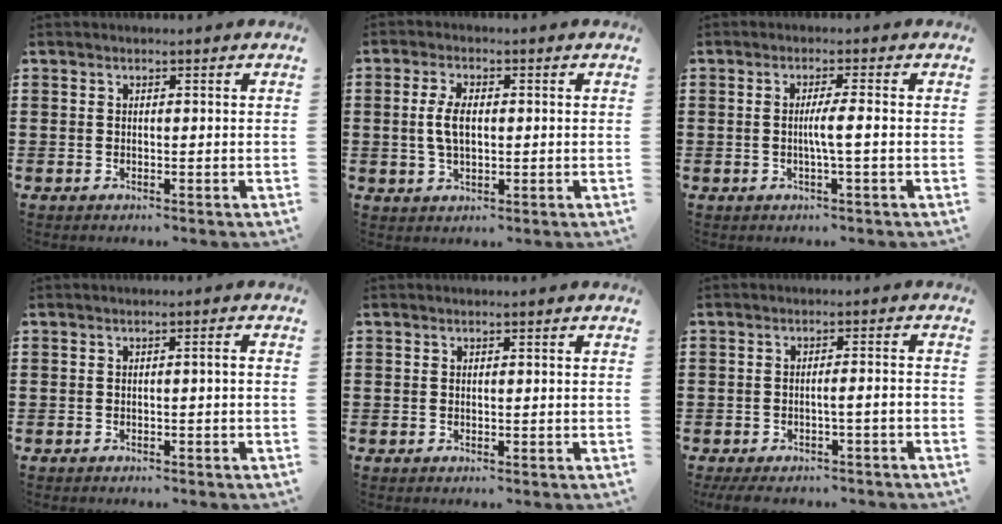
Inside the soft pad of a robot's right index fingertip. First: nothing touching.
{"total": 5.0, "force": [0.3, 2.3, 4.4], "torque": [-0.102, 0.002, -0.001]}
{"total": 3.2, "force": [-0.4, -0.2, 3.1], "torque": [-0.055, -0.007, -0.010]}
{"total": 0.9, "force": [-0.6, 0.0, 0.6], "torque": [-0.011, -0.003, -0.012]}
{"total": 0.0}
{"total": 3.0, "force": [-2.3, 0.0, 1.9], "torque": [-0.031, -0.004, -0.046]}